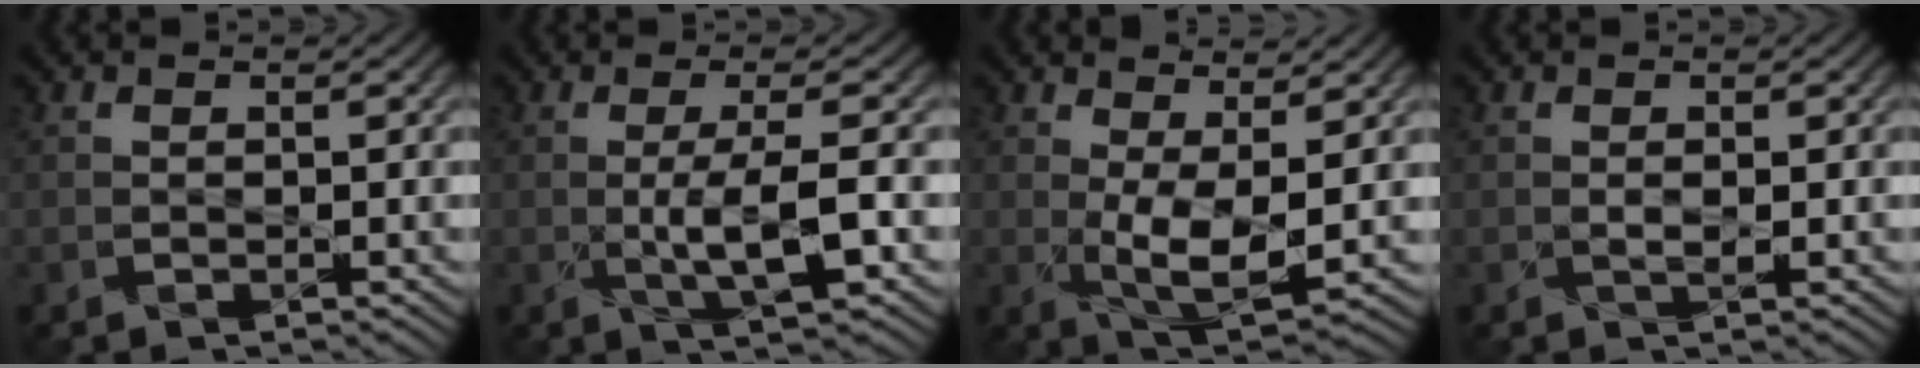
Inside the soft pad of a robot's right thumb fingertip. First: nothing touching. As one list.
[{"total": 4.6, "force": [-1.1, 0.3, 4.4], "torque": [-0.082, 0.000, -0.011]}, {"total": 5.6, "force": [0.5, 2.3, 5.1], "torque": [-0.114, -0.006, 0.018]}, {"total": 1.0, "force": [-0.2, 0.4, 1.0], "torque": [-0.023, 0.001, -0.004]}]